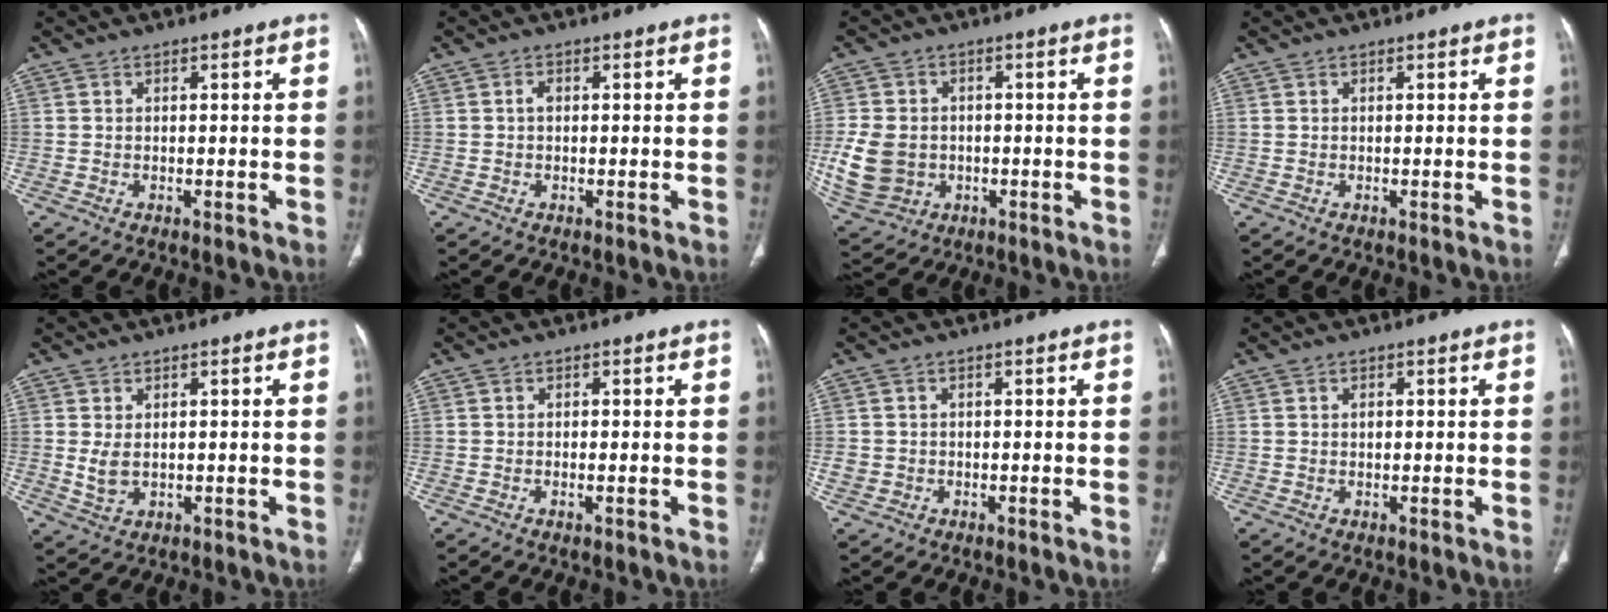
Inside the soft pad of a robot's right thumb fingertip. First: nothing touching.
{"total": 1.0, "force": [0.0, 0.7, 0.8], "torque": [-0.012, 0.002, -0.003]}
{"total": 11.0, "force": [-1.4, 9.2, 6.0], "torque": [-0.117, 0.005, -0.010]}
{"total": 0.0}
{"total": 3.2, "force": [0.3, 2.1, 2.4], "torque": [-0.043, -0.006, 0.014]}
{"total": 0.9, "force": [-0.3, 0.2, 0.8], "torque": [-0.016, 0.002, -0.006]}
{"total": 2.2, "force": [-0.4, 2.1, 0.6], "torque": [-0.003, 0.007, -0.005]}
{"total": 1.0, "force": [0.2, 0.7, 0.7], "torque": [-0.008, 0.001, 0.002]}